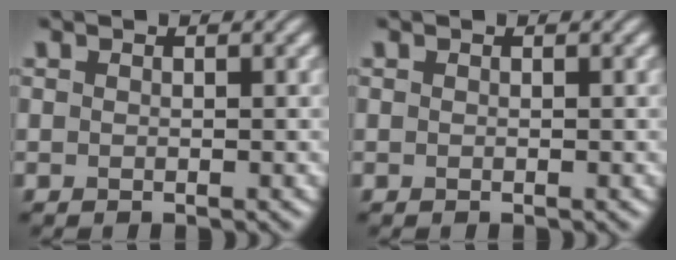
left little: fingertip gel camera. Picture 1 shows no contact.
{"total": 0.0}